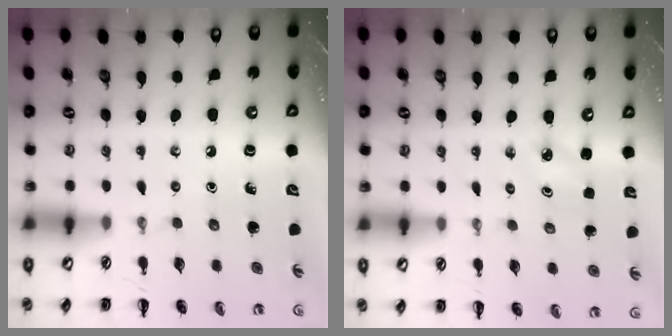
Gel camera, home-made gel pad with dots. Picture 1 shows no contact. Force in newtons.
{"total": 1.9, "press": 1.9, "slide": 0.4}